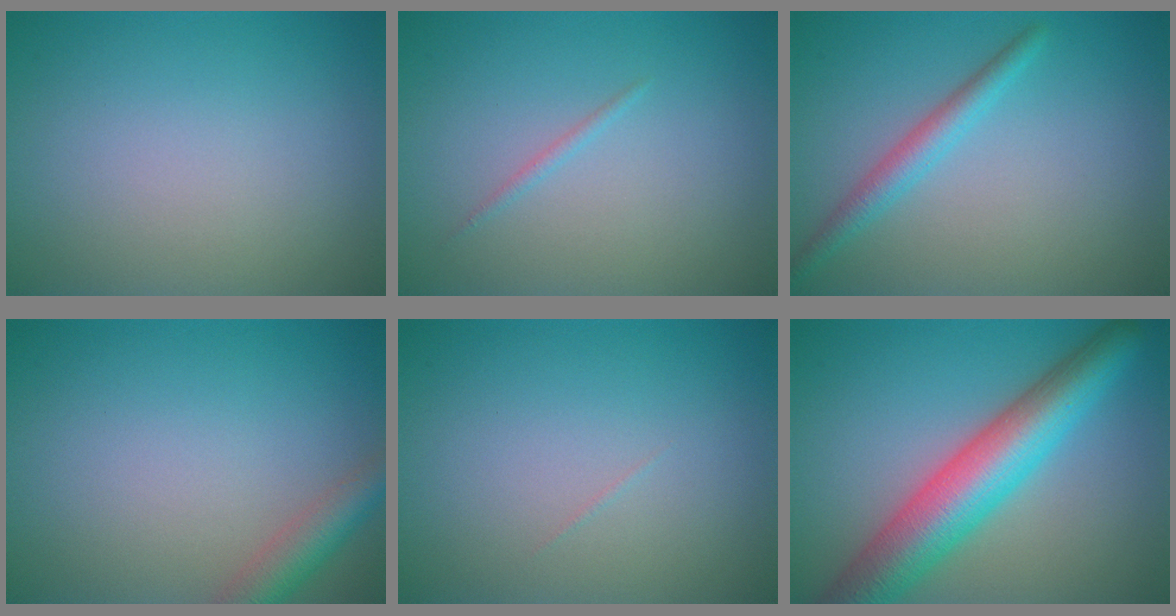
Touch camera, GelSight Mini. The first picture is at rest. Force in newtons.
{"total": 0.6, "press": 0.6, "slide": 0.0}
{"total": 2.3, "press": 2.3, "slide": 0.0}
{"total": 3.2, "press": 3.2, "slide": 0.1}
{"total": 0.0}
{"total": 8.6, "press": 8.6, "slide": 0.1}